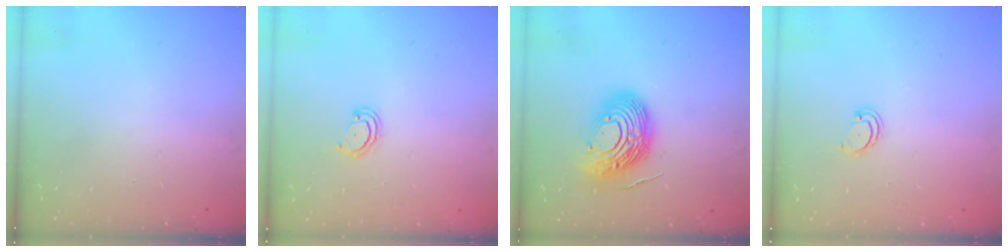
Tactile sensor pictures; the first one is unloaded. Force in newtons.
{"total": 3.1, "press": 3.0, "slide": 0.4}
{"total": 14.6, "press": 14.6, "slide": 1.4}
{"total": 2.4, "press": 2.3, "slide": 0.5}